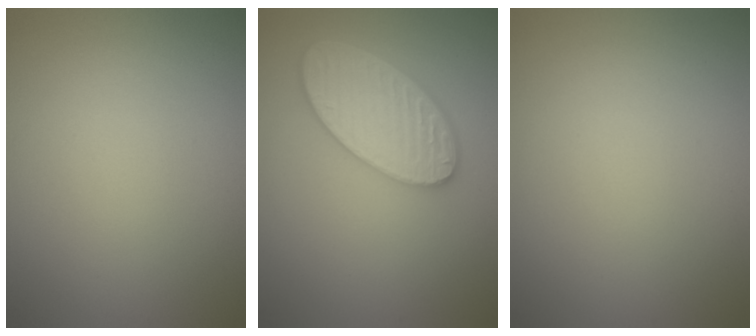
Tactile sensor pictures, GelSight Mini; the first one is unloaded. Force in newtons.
{"total": 5.1, "press": 4.7, "slide": 2.0}
{"total": 0.0}